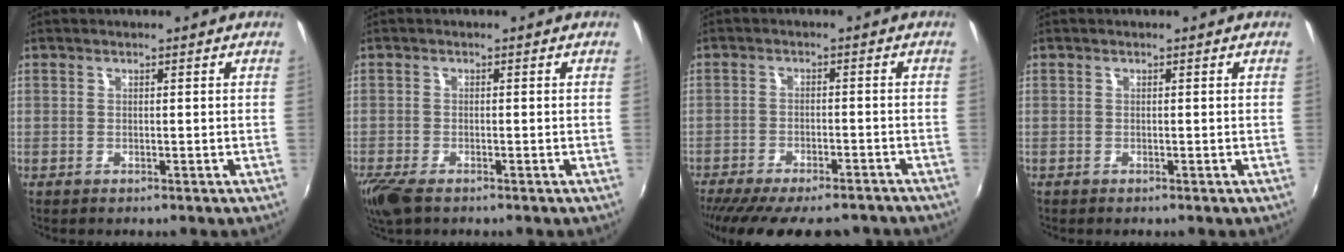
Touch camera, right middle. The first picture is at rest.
{"total": 5.0, "force": [-3.5, 1.7, 3.1], "torque": [-0.078, -0.020, -0.069]}
{"total": 17.4, "force": [-14.4, 5.0, 8.5], "torque": [-0.171, -0.035, -0.201]}
{"total": 0.0}